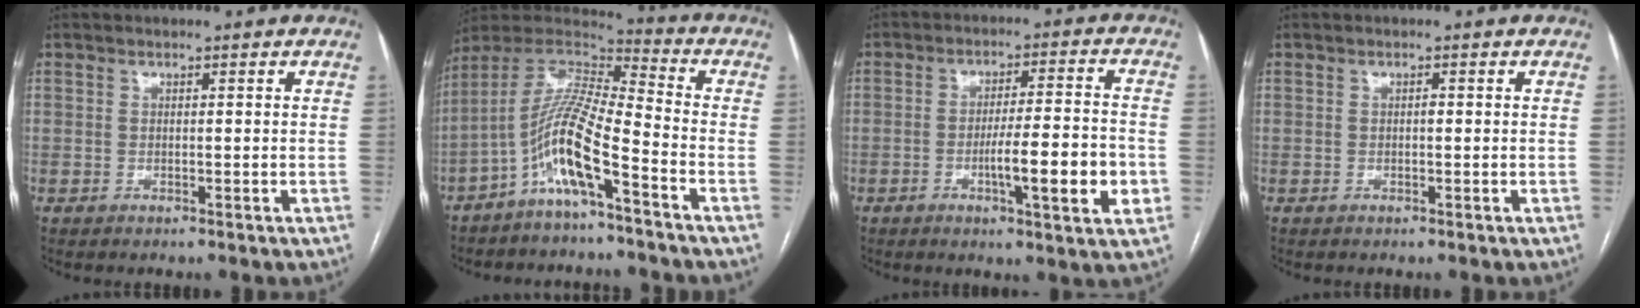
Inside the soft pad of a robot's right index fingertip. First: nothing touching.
{"total": 11.8, "force": [-6.1, 1.3, 10.0], "torque": [-0.214, 0.008, -0.125]}
{"total": 10.6, "force": [-2.9, 0.8, 10.2], "torque": [-0.157, -0.002, -0.044]}
{"total": 0.5, "force": [0.0, 0.2, 0.5], "torque": [-0.010, 0.001, -0.002]}